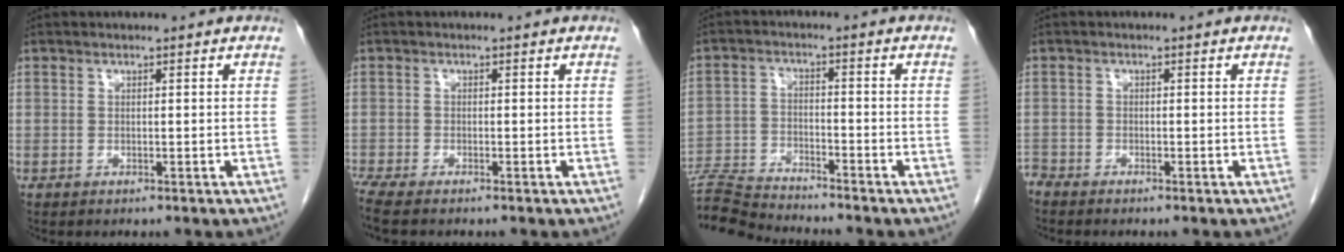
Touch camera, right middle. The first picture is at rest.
{"total": 3.6, "force": [-3.1, 0.1, 1.8], "torque": [-0.041, -0.012, -0.061]}
{"total": 9.0, "force": [-8.9, -0.9, 0.9], "torque": [-0.017, -0.004, -0.166]}
{"total": 1.5, "force": [-1.5, 0.0, -0.2], "torque": [0.001, -0.006, -0.031]}